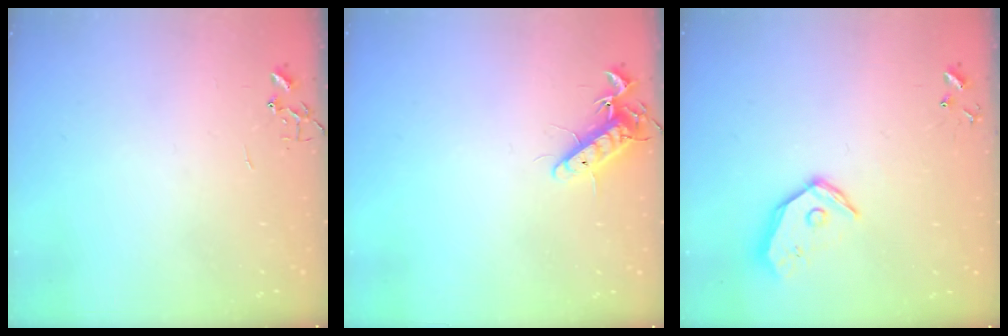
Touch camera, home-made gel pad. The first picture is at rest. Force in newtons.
{"total": 11.3, "press": 11.2, "slide": 1.5}
{"total": 12.3, "press": 12.1, "slide": 1.9}